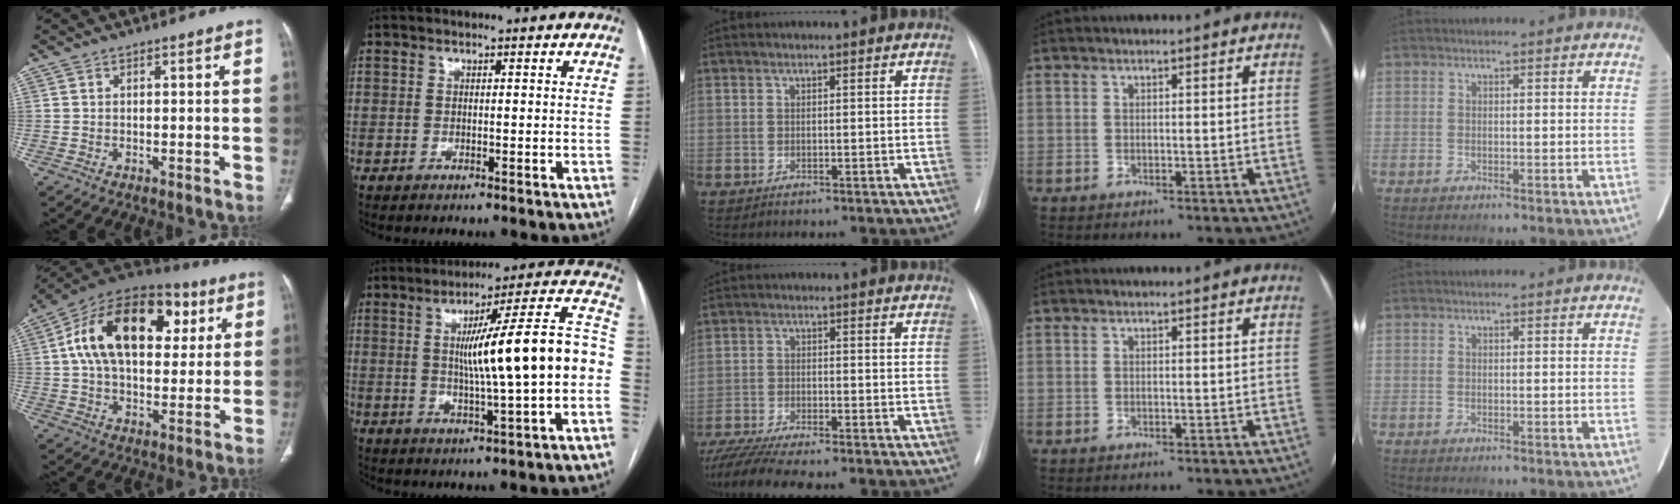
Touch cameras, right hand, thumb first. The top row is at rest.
{"thumb": {"total": 24.1, "force": [6.5, 14.5, 18.1], "torque": [-0.281, 0.021, 0.097]}, "index": {"total": 17.9, "force": [-0.2, 0.5, 17.9], "torque": [-0.259, 0.027, -0.005]}, "middle": {"total": 9.7, "force": [-8.4, 0.6, 4.7], "torque": [-0.078, -0.013, -0.134]}}